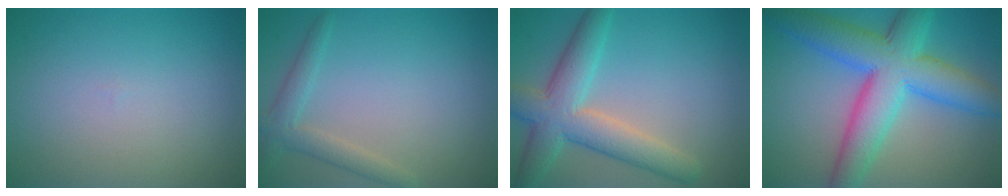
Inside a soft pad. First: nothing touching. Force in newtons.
{"total": 2.5, "press": 2.5, "slide": 0.2}
{"total": 6.8, "press": 6.8, "slide": 0.3}
{"total": 9.9, "press": 9.9, "slide": 0.4}